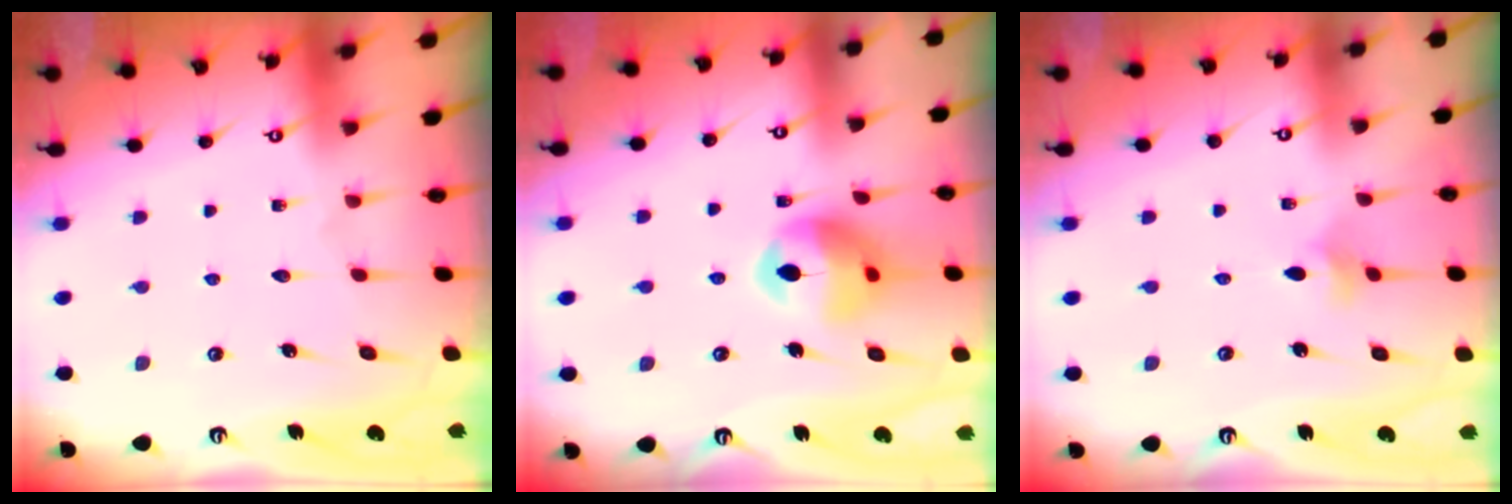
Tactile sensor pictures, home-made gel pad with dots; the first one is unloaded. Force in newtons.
{"total": 12.5, "press": 12.4, "slide": 1.6}
{"total": 3.5, "press": 3.4, "slide": 0.8}